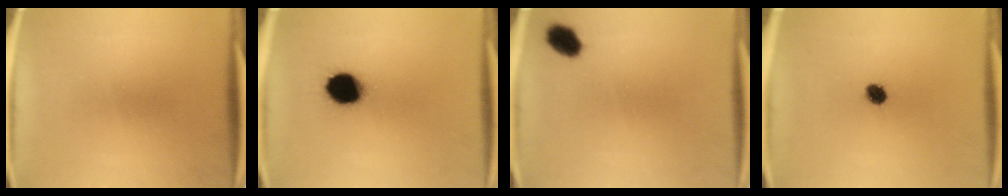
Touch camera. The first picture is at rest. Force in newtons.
{"total": 11.1}
{"total": 4.6}
{"total": 3.5}